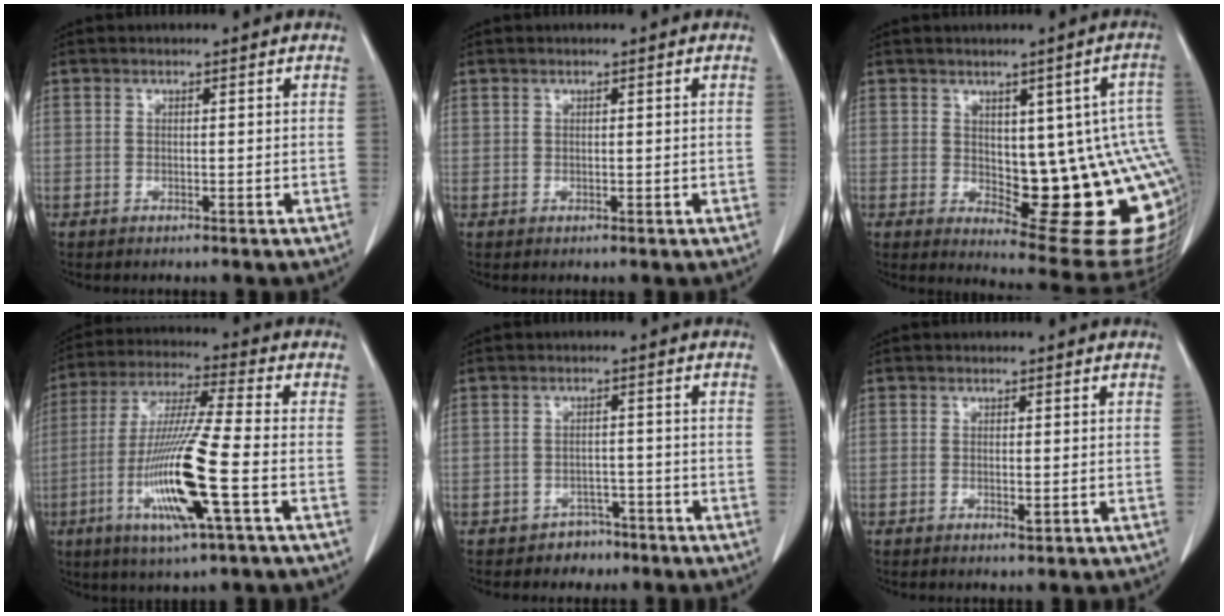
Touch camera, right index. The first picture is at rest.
{"total": 0.5, "force": [0.3, 0.3, 0.2], "torque": [0.000, 0.001, 0.007]}
{"total": 18.6, "force": [-1.1, 6.4, 17.5], "torque": [-0.141, 0.009, 0.006]}
{"total": 15.4, "force": [-4.7, 0.1, 14.7], "torque": [-0.301, -0.020, -0.091]}
{"total": 3.3, "force": [-2.2, 2.4, 0.0], "torque": [0.001, 0.015, -0.030]}
{"total": 1.0, "force": [-0.2, 0.4, 1.0], "torque": [-0.014, -0.004, -0.003]}